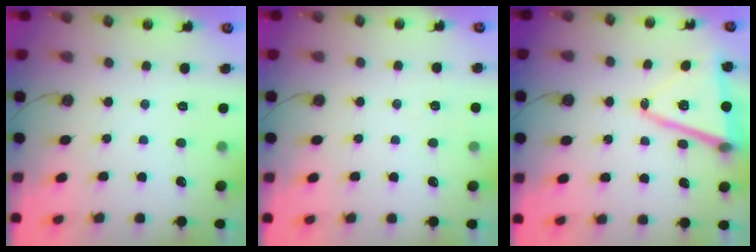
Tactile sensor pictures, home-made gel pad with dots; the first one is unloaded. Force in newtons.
{"total": 3.9, "press": 1.9, "slide": 3.4}
{"total": 14.2, "press": 13.9, "slide": 3.1}